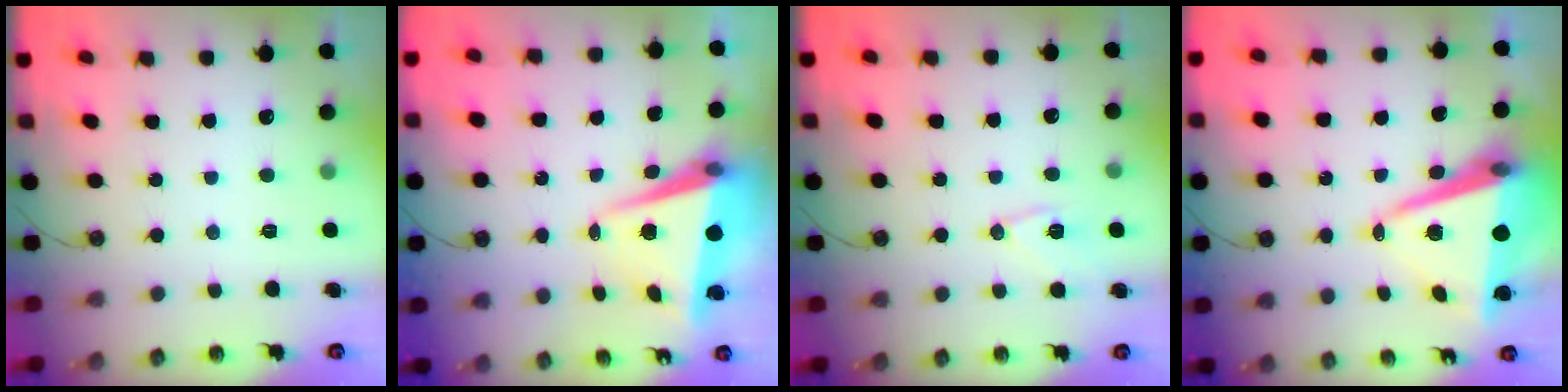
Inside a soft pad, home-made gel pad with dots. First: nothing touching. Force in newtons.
{"total": 7.3, "press": 7.1, "slide": 1.8}
{"total": 9.5, "press": 9.5, "slide": 0.7}
{"total": 12.8, "press": 12.4, "slide": 3.2}